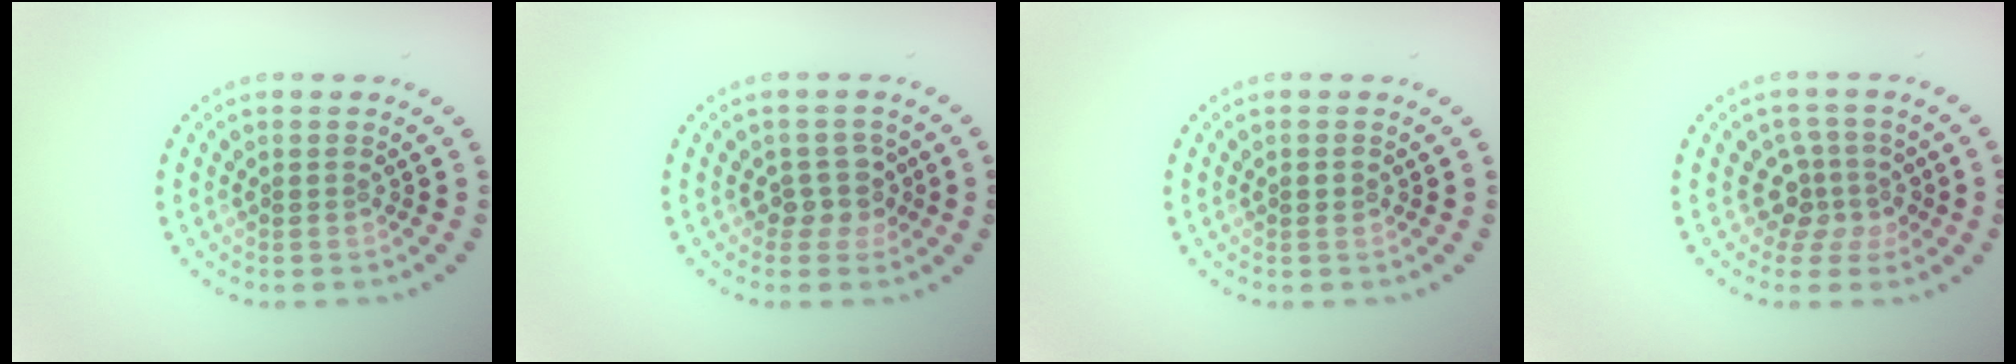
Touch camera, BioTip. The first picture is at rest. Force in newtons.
{"total": 2.1, "press": 1.7, "slide": 1.3}
{"total": 0.9, "press": 0.9, "slide": 0.2}
{"total": 3.0, "press": 2.1, "slide": 2.1}